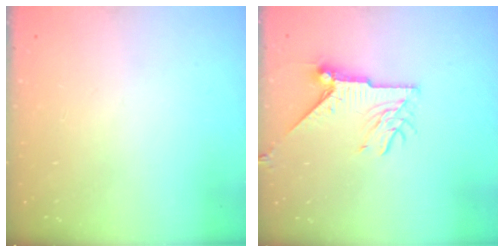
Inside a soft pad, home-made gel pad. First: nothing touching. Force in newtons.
{"total": 8.4, "press": 8.4, "slide": 0.0}